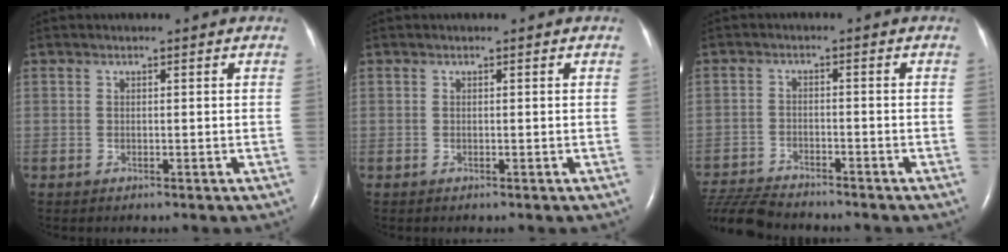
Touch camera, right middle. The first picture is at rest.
{"total": 0.0}
{"total": 9.9, "force": [-9.4, 1.2, 2.9], "torque": [-0.061, -0.008, -0.163]}